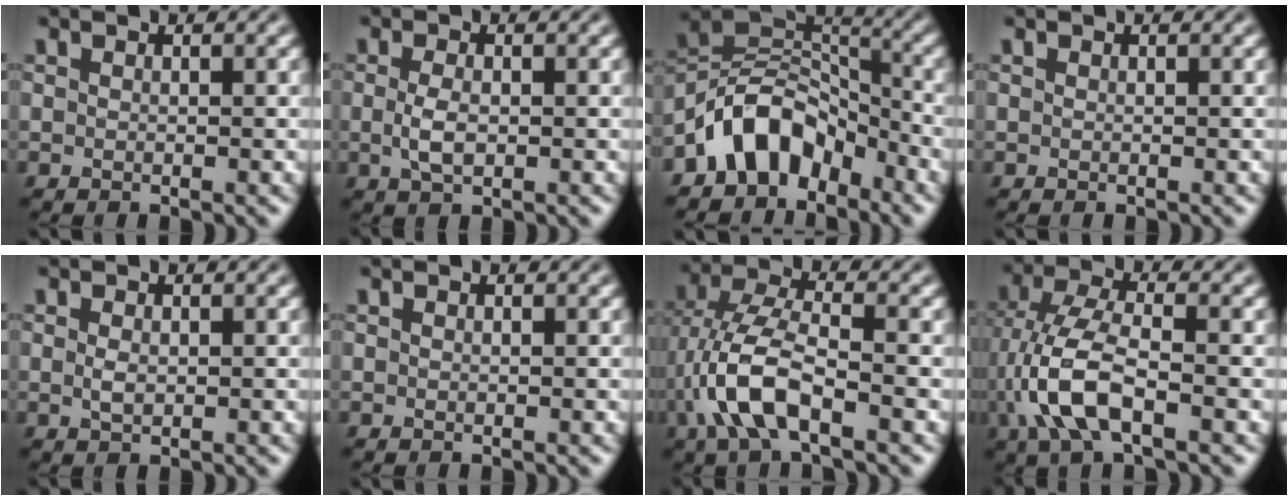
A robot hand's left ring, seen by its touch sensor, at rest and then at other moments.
{"total": 2.1, "force": [-0.2, 1.0, 1.9], "torque": [-0.045, -0.005, -0.003]}
{"total": 7.1, "force": [-4.4, 4.3, 3.5], "torque": [-0.037, 0.011, -0.091]}
{"total": 0.0}
{"total": 1.1, "force": [0.1, 0.6, 0.9], "torque": [-0.022, -0.003, 0.002]}
{"total": 0.0}
{"total": 6.7, "force": [-2.6, 2.5, 5.6], "torque": [-0.120, 0.007, -0.056]}
{"total": 7.1, "force": [-2.2, 2.9, 6.1], "torque": [-0.140, 0.007, -0.049]}